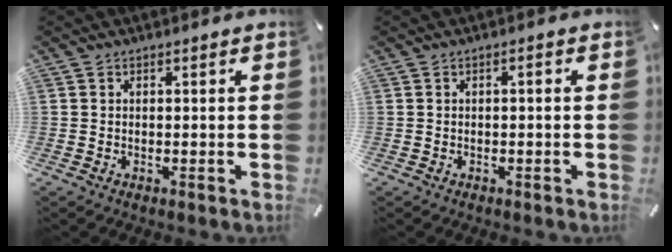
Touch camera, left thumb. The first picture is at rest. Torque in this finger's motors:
{"motor_torque": [-0.25, 0.09, 0.04, 0.18, -0.02]}